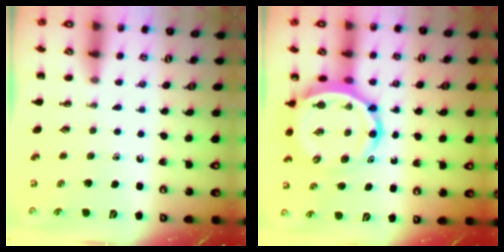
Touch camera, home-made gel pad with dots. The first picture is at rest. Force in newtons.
{"total": 10.3, "press": 9.9, "slide": 2.8}